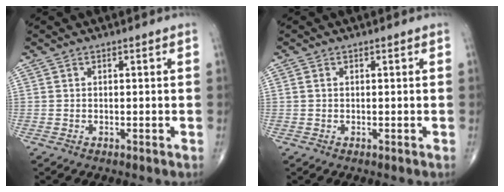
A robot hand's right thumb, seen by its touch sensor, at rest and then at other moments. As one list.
[{"total": 0.6, "force": [0.1, 0.5, 0.4], "torque": [-0.012, 0.001, 0.003]}]